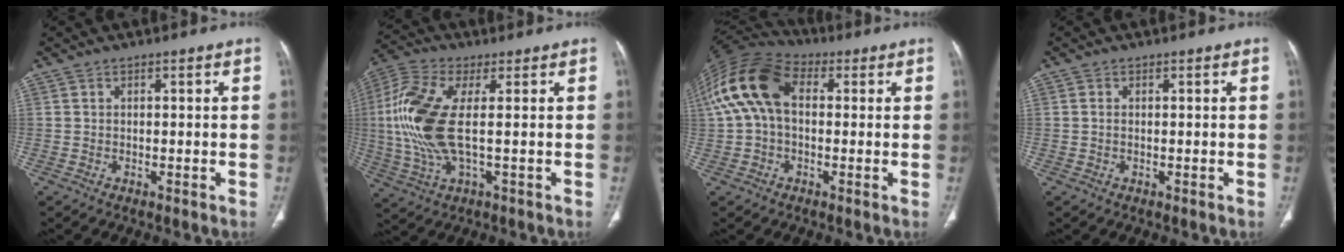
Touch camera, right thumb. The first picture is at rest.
{"total": 14.4, "force": [0.8, 5.3, 13.3], "torque": [-0.326, 0.003, 0.013]}
{"total": 15.2, "force": [2.2, 9.8, 11.5], "torque": [-0.235, 0.044, 0.032]}
{"total": 0.6, "force": [0.0, 0.3, 0.5], "torque": [-0.014, 0.001, 0.002]}